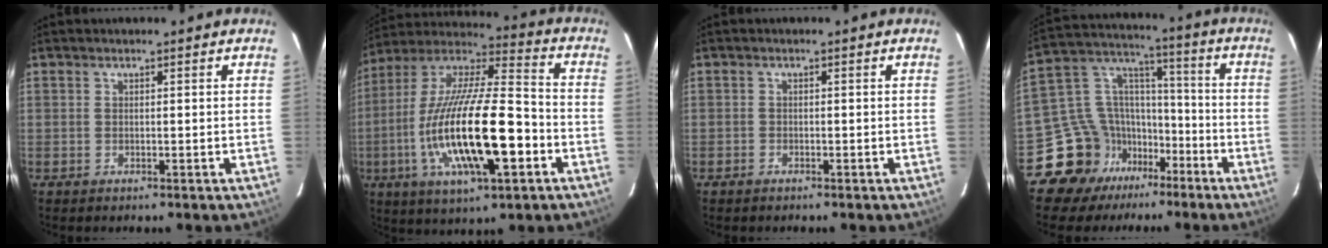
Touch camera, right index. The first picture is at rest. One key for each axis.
{"total": 24.0, "fx": -6.7, "fy": 6.5, "fz": 22.1, "tx": -0.412, "ty": -0.022, "tz": -0.117}
{"total": 0.9, "fx": -0.8, "fy": 0.5, "fz": 0.0, "tx": -0.006, "ty": 0.003, "tz": -0.015}
{"total": 14.4, "fx": -9.7, "fy": 10.4, "fz": 2.4, "tx": -0.074, "ty": 0.071, "tz": -0.164}